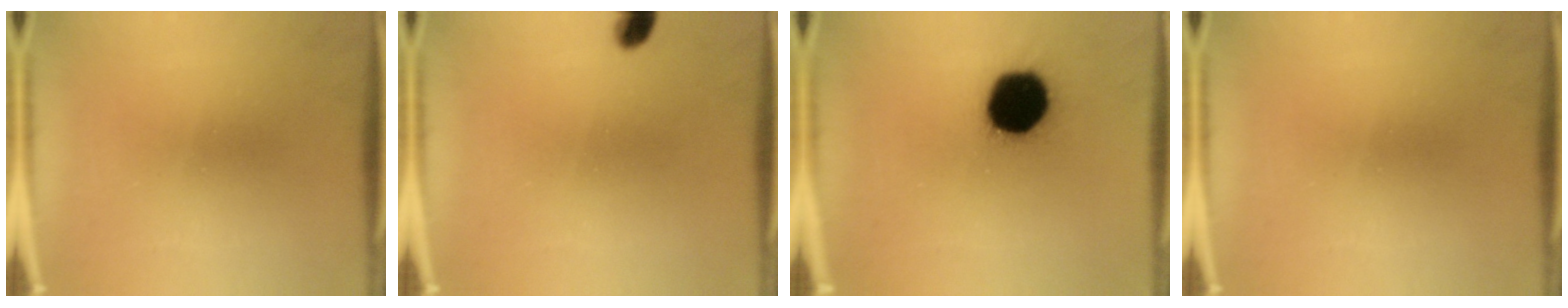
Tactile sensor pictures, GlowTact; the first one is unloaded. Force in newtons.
{"total": 2.9}
{"total": 19.8}
{"total": 0.0}